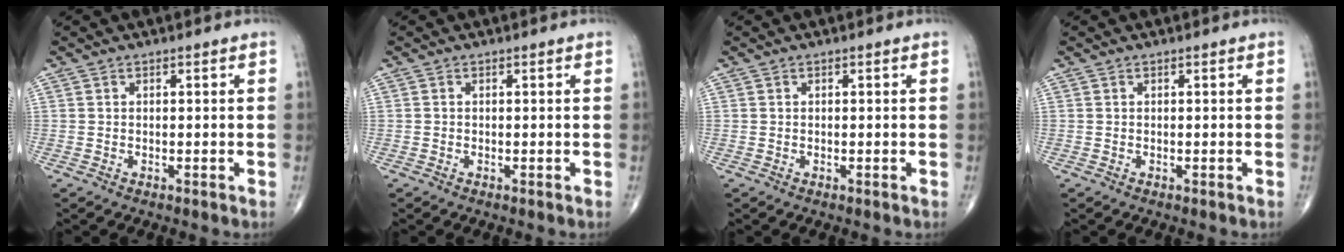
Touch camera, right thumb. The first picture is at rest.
{"total": 0.0}
{"total": 0.0}
{"total": 0.0}